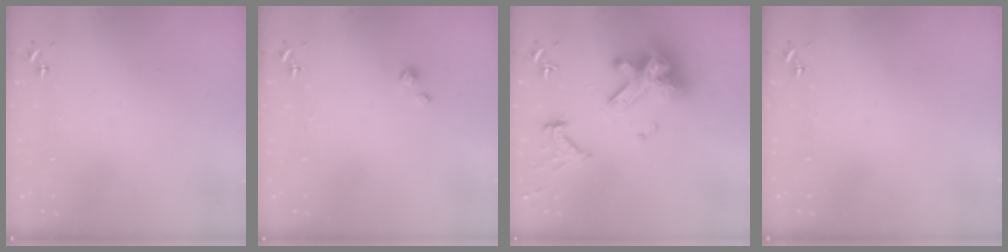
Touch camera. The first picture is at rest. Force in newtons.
{"total": 2.2, "press": 2.2, "slide": 0.3}
{"total": 15.8, "press": 15.7, "slide": 1.8}
{"total": 0.0}